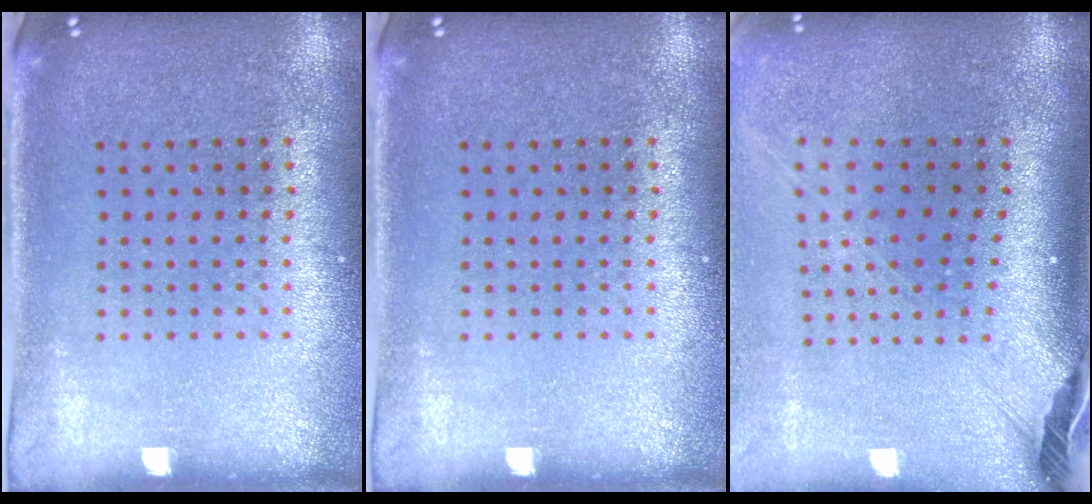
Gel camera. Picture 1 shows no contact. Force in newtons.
{"total": 0.0}
{"total": 2.7, "press": 1.9, "slide": 1.9}